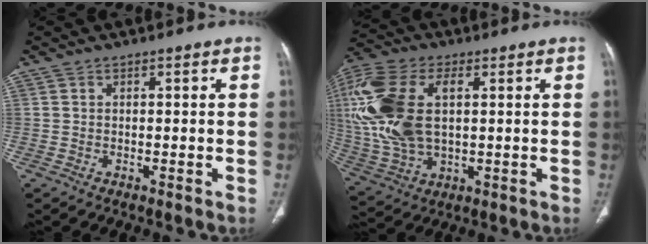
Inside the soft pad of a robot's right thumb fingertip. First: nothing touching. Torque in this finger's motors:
{"motor_torque": [2.46, 2.55, 2.17, 0.56, 0.32]}